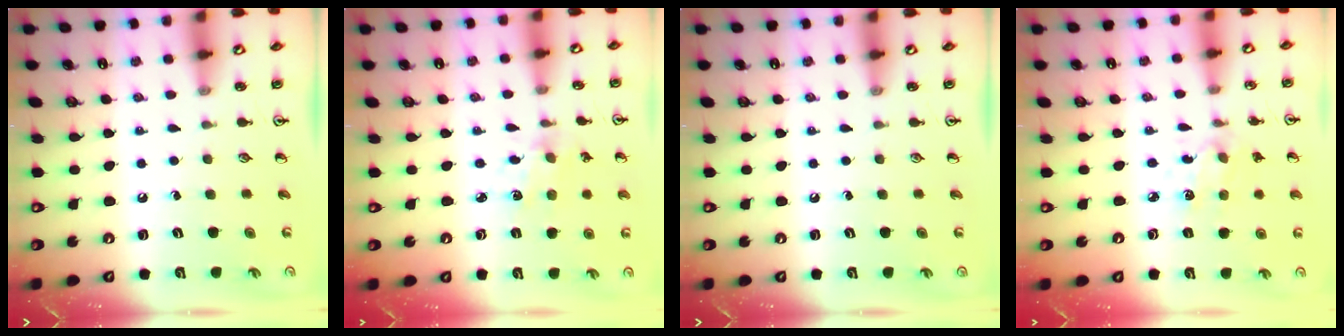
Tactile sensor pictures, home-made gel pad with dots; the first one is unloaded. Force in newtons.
{"total": 2.3, "press": 2.3, "slide": 0.4}
{"total": 0.0}
{"total": 2.5, "press": 2.4, "slide": 0.7}